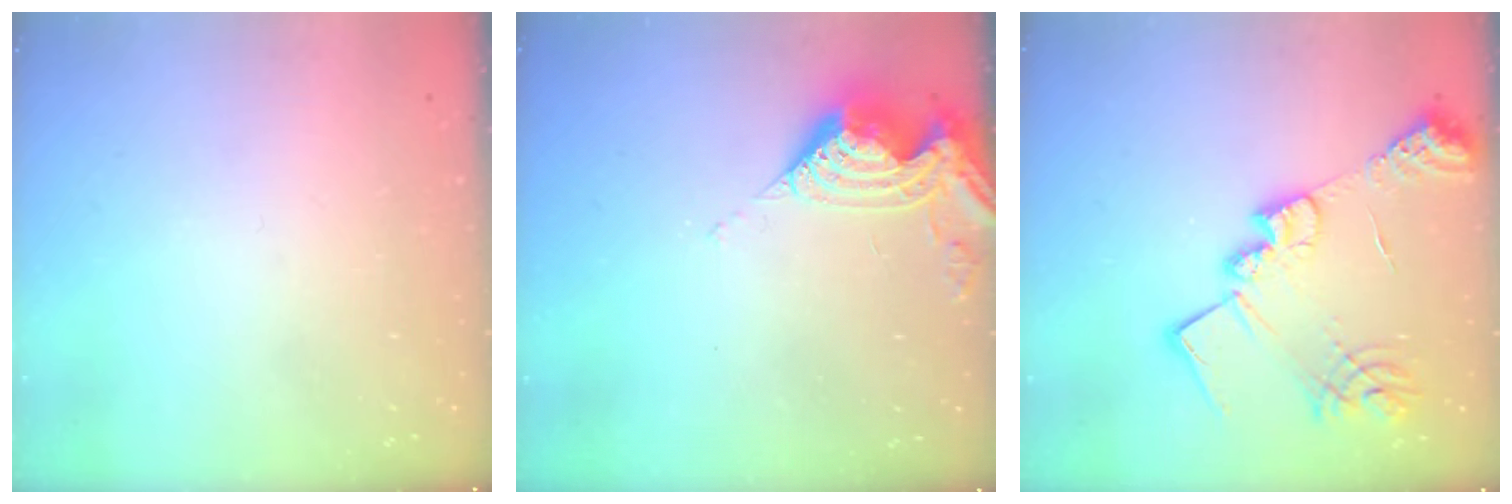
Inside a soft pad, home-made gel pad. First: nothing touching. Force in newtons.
{"total": 9.9, "press": 9.8, "slide": 1.2}
{"total": 18.9, "press": 18.8, "slide": 1.5}